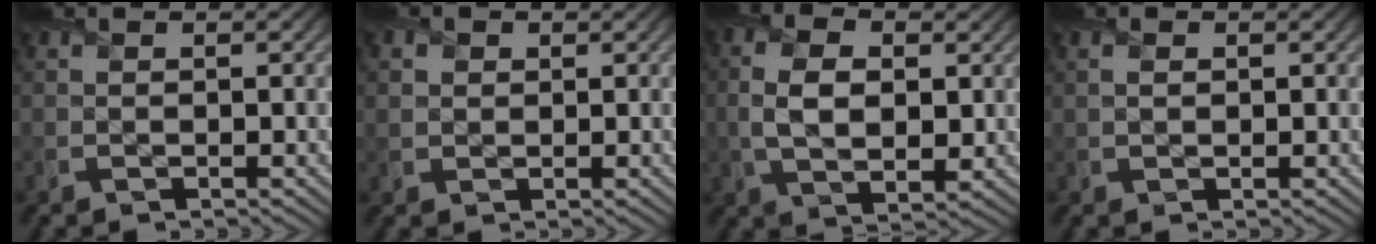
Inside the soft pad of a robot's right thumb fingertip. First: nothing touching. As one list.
[{"total": 2.2, "force": [0.9, 1.8, 0.8], "torque": [-0.030, -0.002, 0.016]}, {"total": 7.4, "force": [0.6, 4.4, 6.0], "torque": [-0.133, -0.005, 0.008]}, {"total": 1.1, "force": [0.3, 0.7, 0.7], "torque": [-0.014, -0.004, 0.011]}]